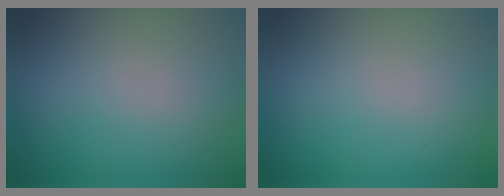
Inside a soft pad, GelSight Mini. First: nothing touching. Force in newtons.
{"total": 0.0}